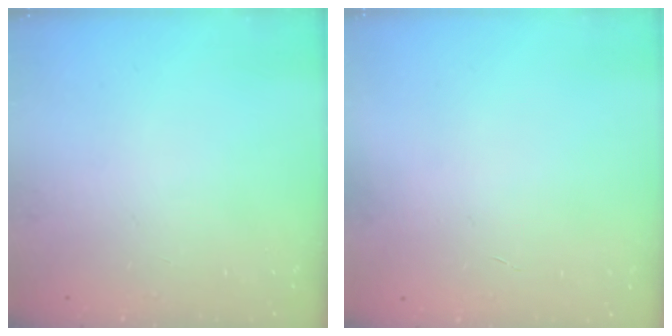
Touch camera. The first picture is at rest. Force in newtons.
{"total": 0.0}